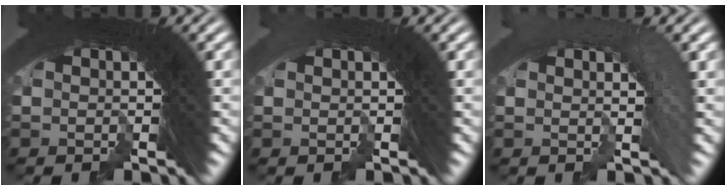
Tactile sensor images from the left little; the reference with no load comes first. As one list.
[{"total": 2.9, "force": [-2.0, -0.6, -1.9], "torque": [0.024, -0.012, -0.026]}, {"total": 2.6, "force": [-2.4, -0.3, -1.1], "torque": [0.026, -0.003, -0.035]}]